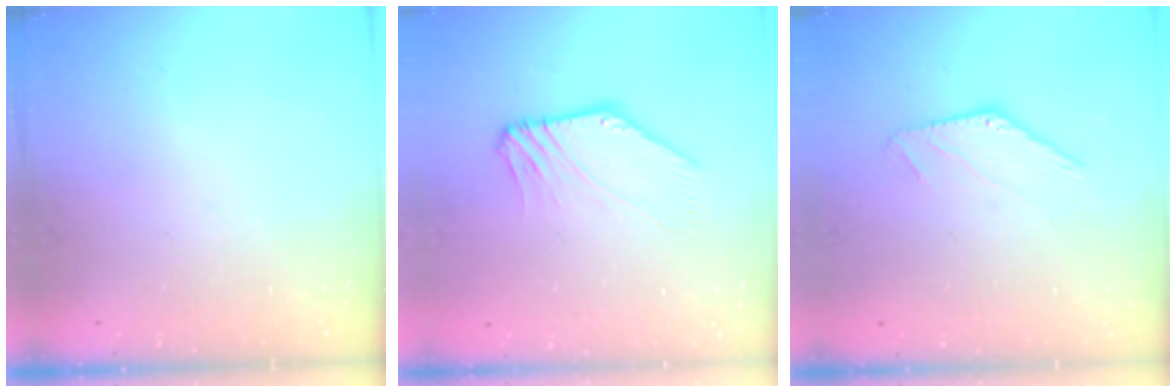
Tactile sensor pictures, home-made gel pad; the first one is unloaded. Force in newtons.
{"total": 2.8, "press": 2.8, "slide": 0.3}
{"total": 0.0}